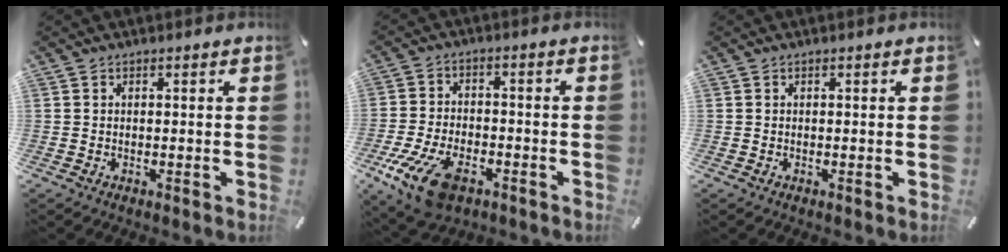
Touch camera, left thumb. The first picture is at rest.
{"total": 12.3, "force": [-6.5, 6.7, 8.0], "torque": [-0.170, 0.024, -0.118]}
{"total": 0.0}